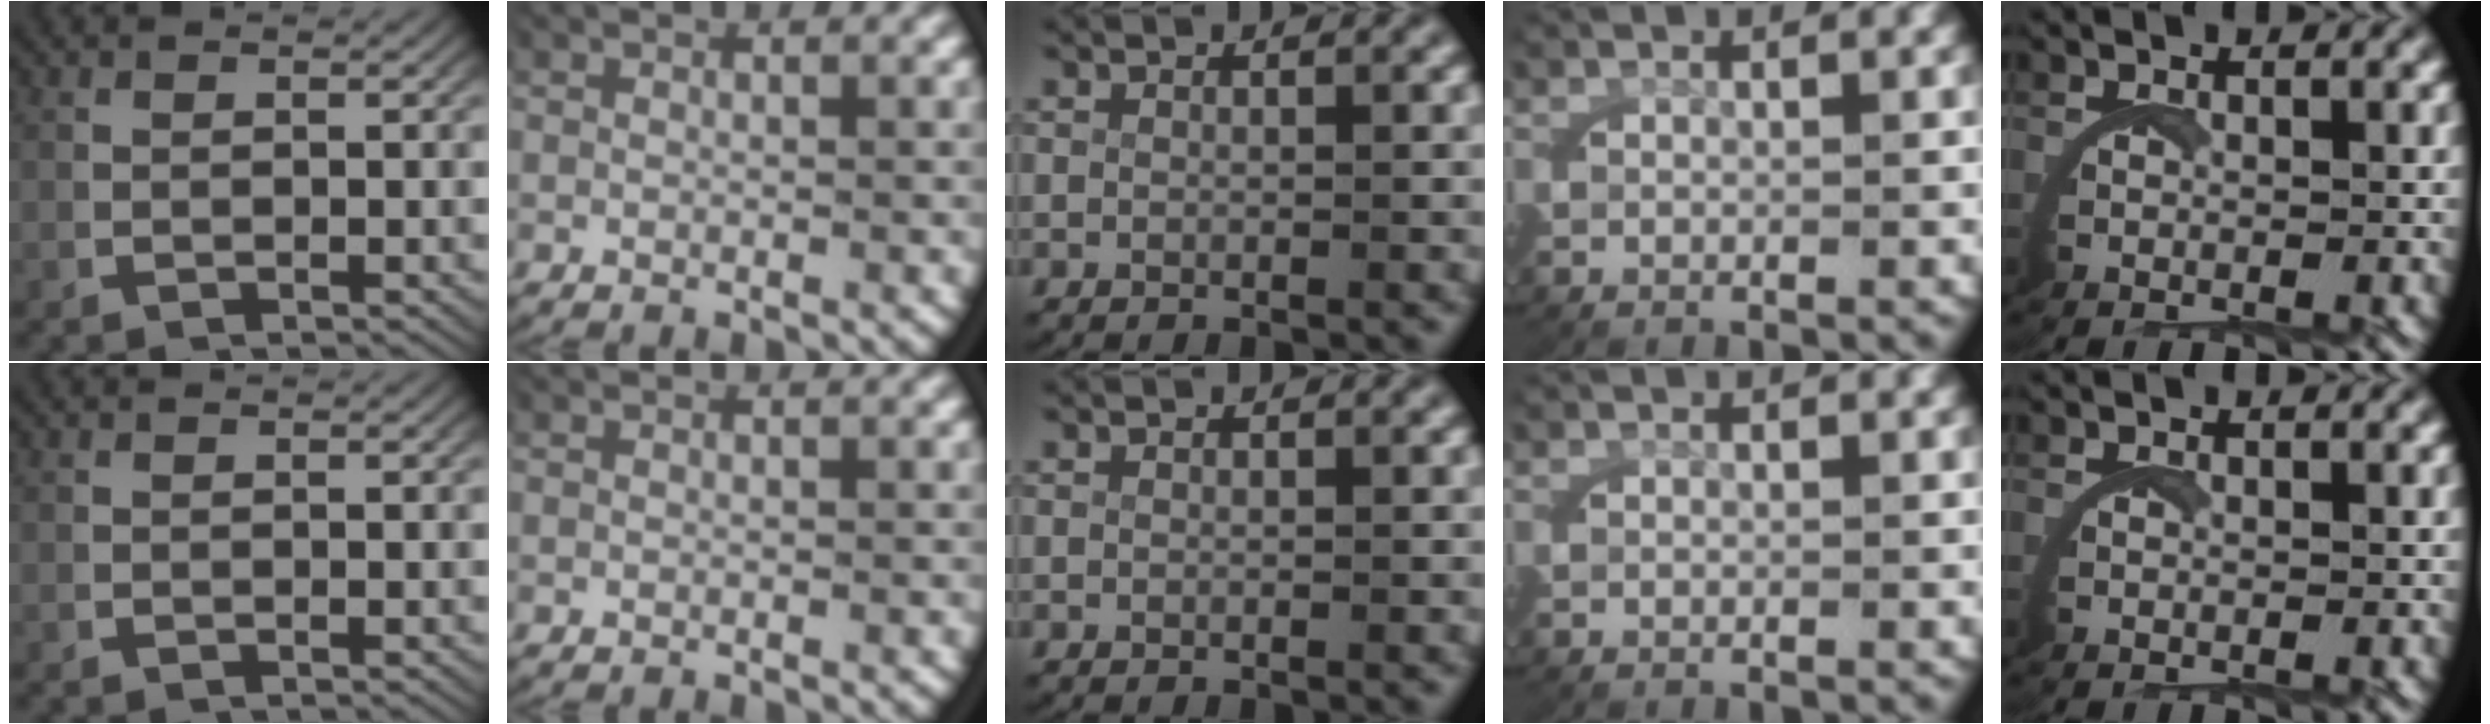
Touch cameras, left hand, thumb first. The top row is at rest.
{}